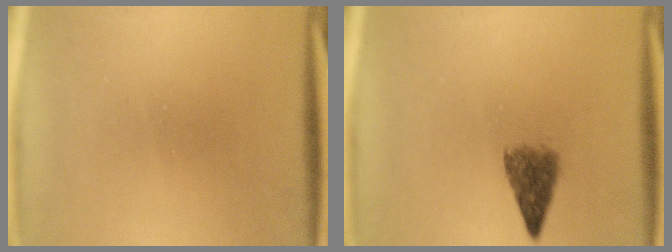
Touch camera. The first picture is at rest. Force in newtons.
{"total": 4.1}